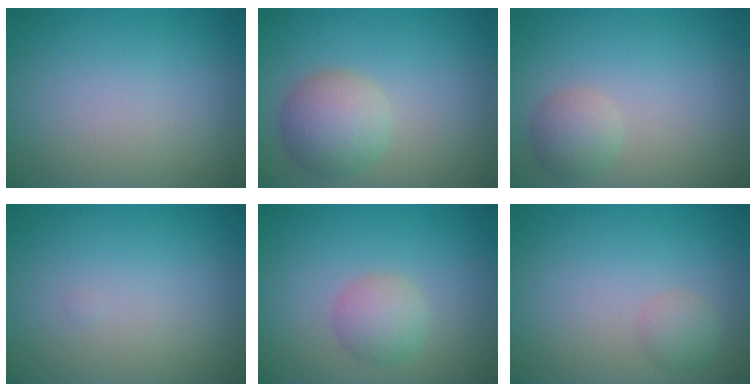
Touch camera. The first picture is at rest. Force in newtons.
{"total": 4.4, "press": 4.4, "slide": 0.2}
{"total": 2.3, "press": 2.3, "slide": 0.2}
{"total": 0.0}
{"total": 2.6, "press": 2.6, "slide": 0.1}
{"total": 1.5, "press": 1.5, "slide": 0.1}